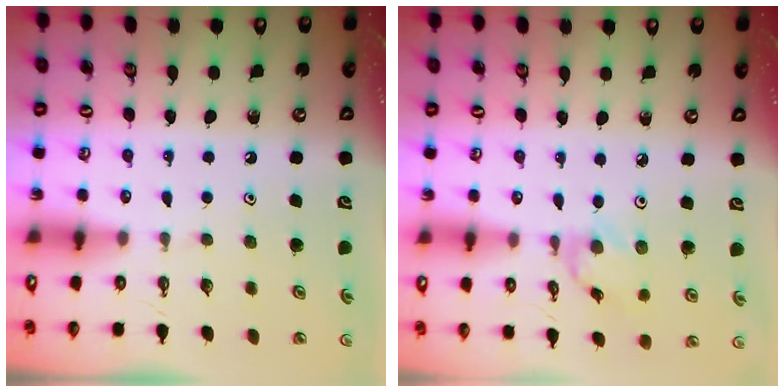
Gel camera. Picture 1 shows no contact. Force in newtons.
{"total": 2.4, "press": 2.4, "slide": 0.1}